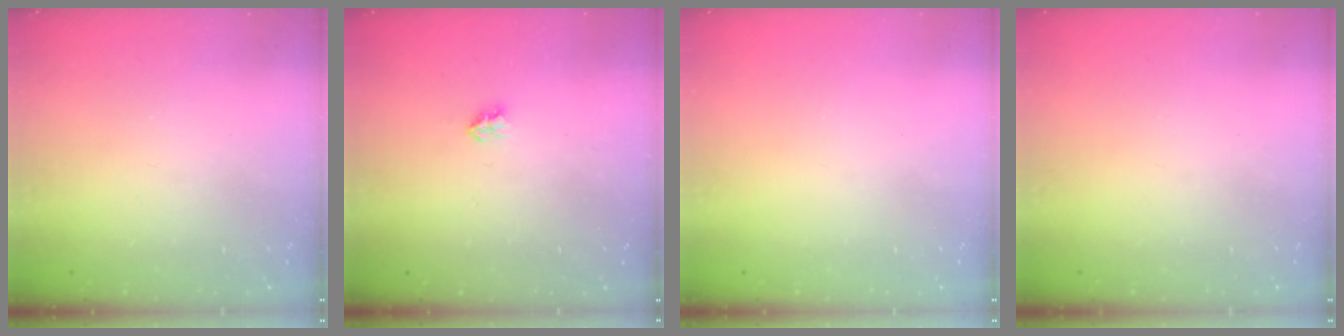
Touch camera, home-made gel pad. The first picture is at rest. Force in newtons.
{"total": 2.7, "press": 2.7, "slide": 0.4}
{"total": 0.0}
{"total": 0.0}